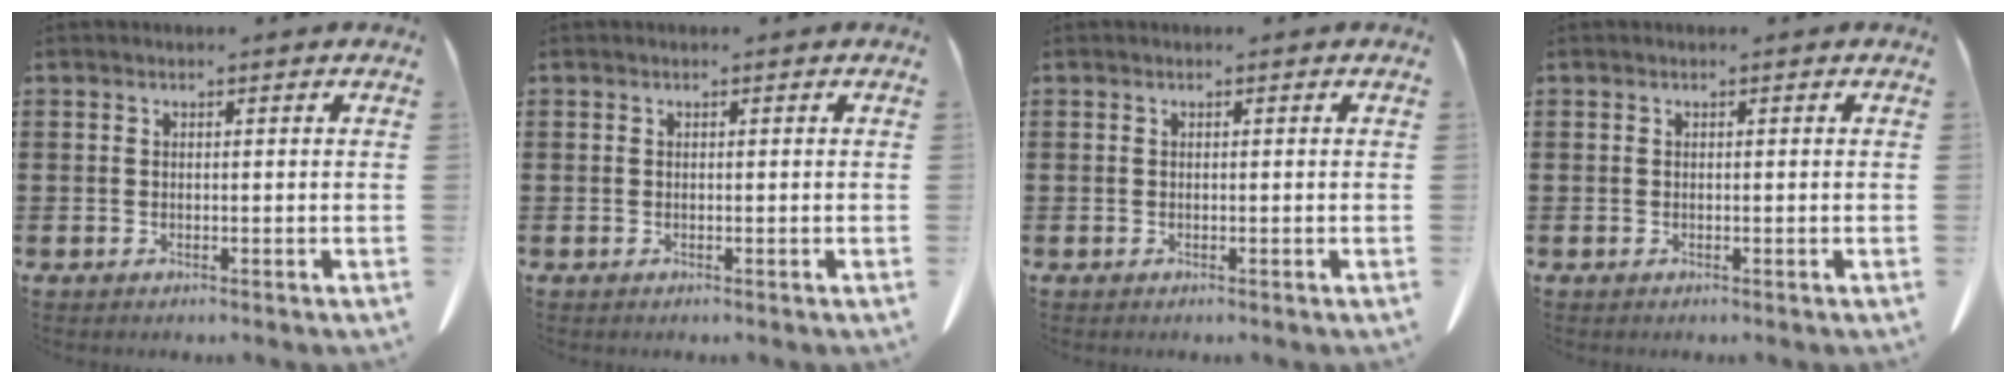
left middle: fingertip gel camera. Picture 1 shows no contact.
{"total": 0.0}
{"total": 0.0}
{"total": 0.0}